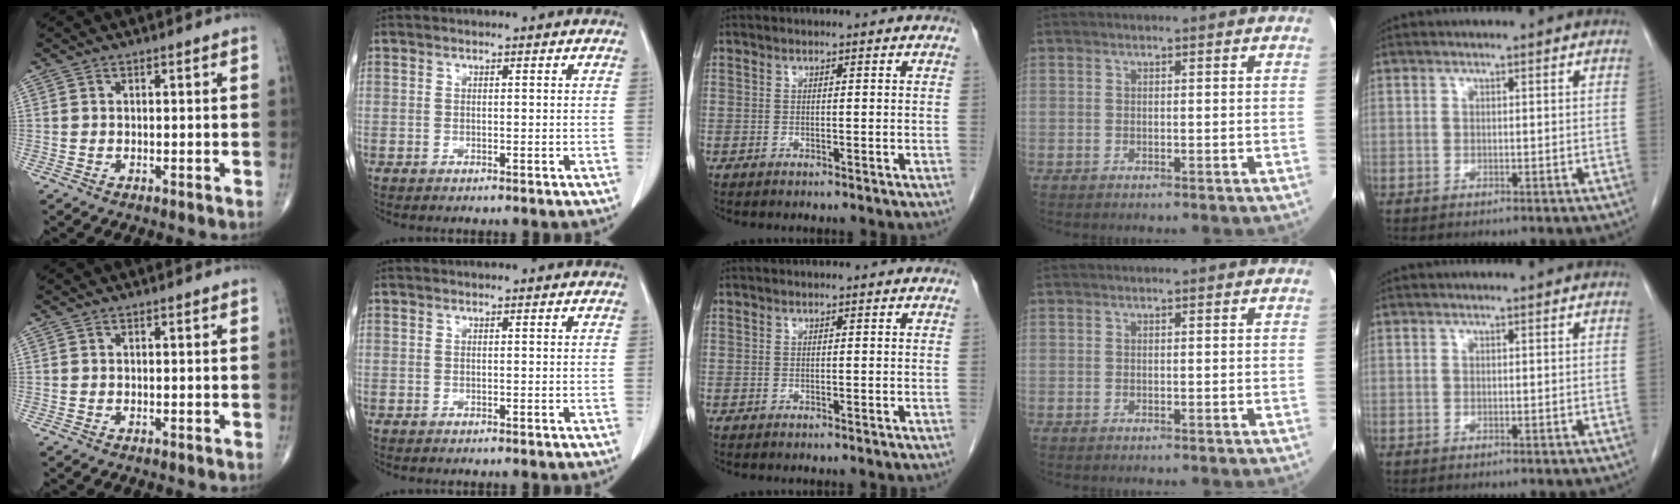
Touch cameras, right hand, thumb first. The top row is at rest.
{}